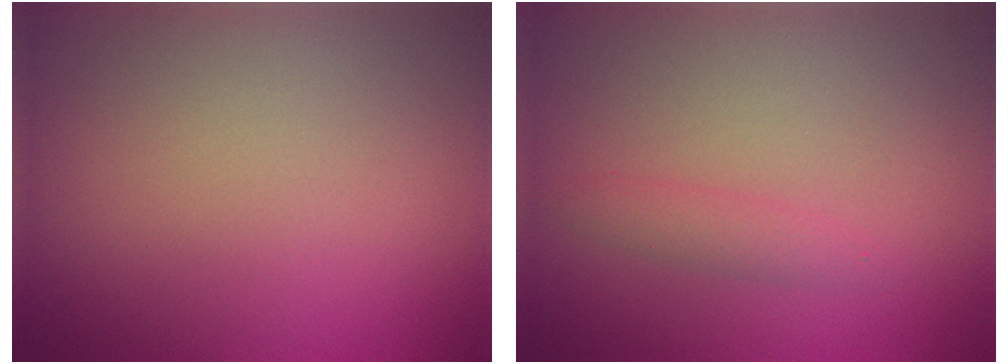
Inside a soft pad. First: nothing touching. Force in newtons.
{"total": 1.3, "press": 1.3, "slide": 0.1}